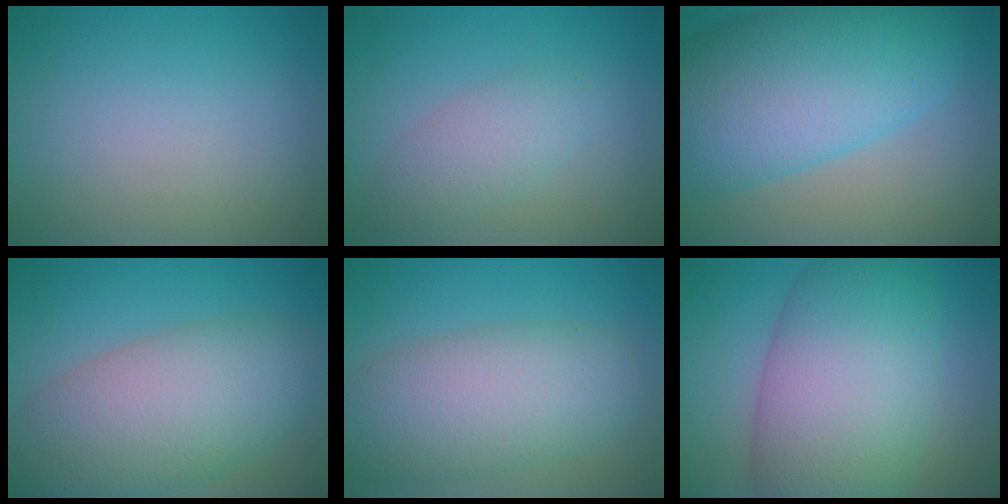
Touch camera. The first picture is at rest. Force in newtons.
{"total": 2.8, "press": 2.8, "slide": 0.0}
{"total": 11.8, "press": 11.8, "slide": 0.3}
{"total": 9.9, "press": 9.9, "slide": 0.5}
{"total": 7.7, "press": 7.7, "slide": 0.6}
{"total": 11.8, "press": 11.8, "slide": 0.3}